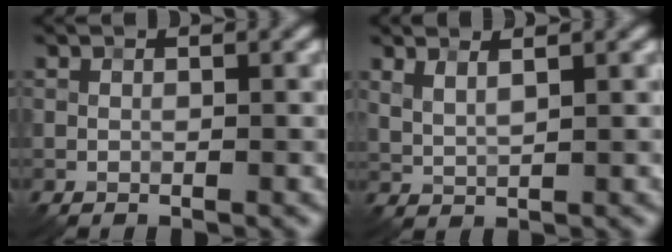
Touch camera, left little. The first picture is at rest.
{"total": 1.9, "force": [1.3, 0.5, 1.3], "torque": [-0.030, -0.004, 0.030]}